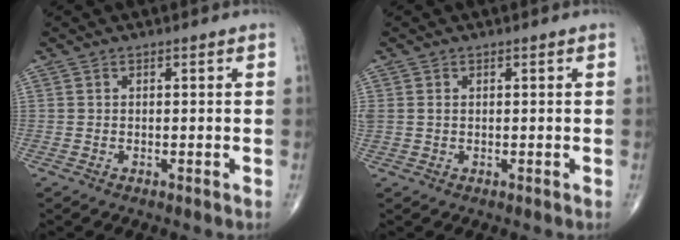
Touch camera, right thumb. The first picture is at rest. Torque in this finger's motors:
{"motor_torque": [0.02, 0.01, 0.27, 0.17, 0.02]}